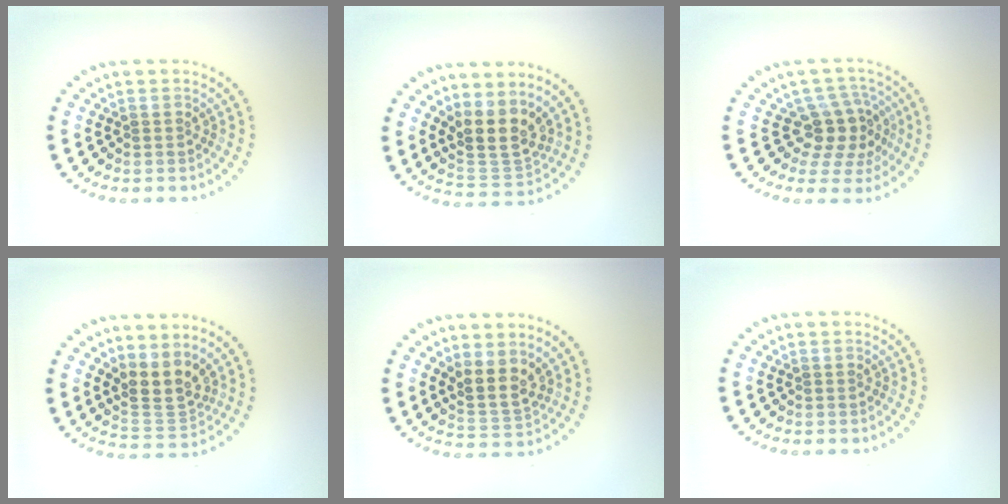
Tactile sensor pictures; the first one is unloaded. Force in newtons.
{"total": 3.8, "press": 3.0, "slide": 2.4}
{"total": 3.9, "press": 3.2, "slide": 2.2}
{"total": 3.5, "press": 2.9, "slide": 2.0}
{"total": 3.0, "press": 2.4, "slide": 1.8}
{"total": 0.0}